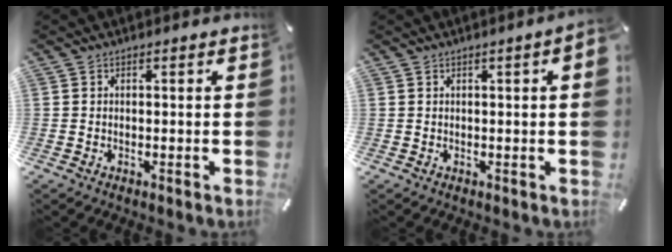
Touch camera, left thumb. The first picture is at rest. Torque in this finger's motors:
{"motor_torque": [2.29, 2.28, 1.62, -0.68, 0.06]}